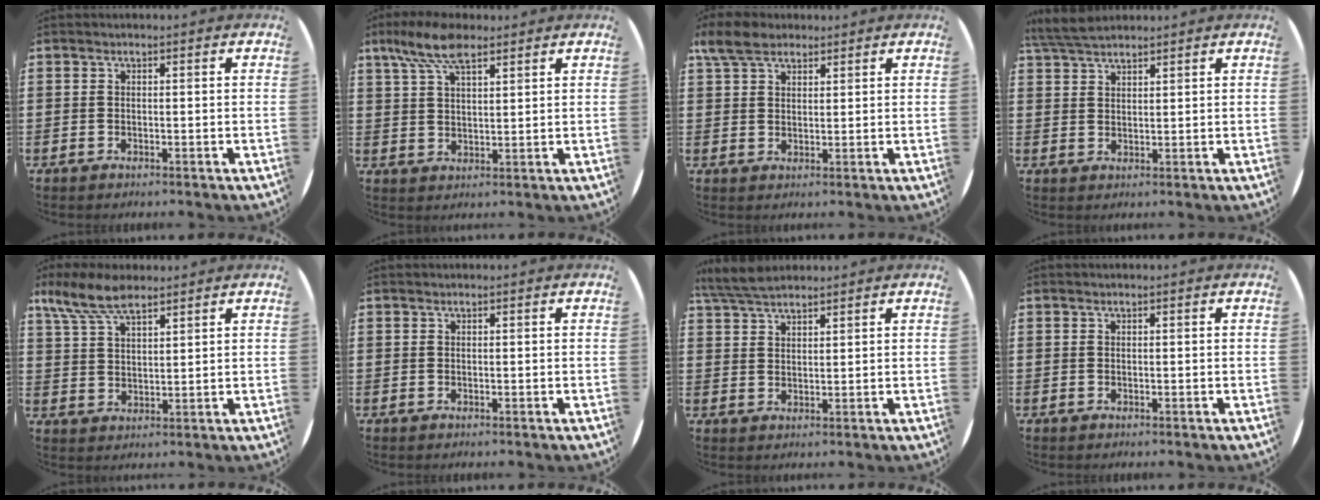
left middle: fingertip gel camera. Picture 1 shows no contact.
{"total": 7.8, "force": [5.4, 3.0, 4.7], "torque": [-0.098, -0.005, 0.097]}
{"total": 5.2, "force": [4.2, 2.2, 2.0], "torque": [-0.041, -0.002, 0.079]}
{"total": 4.5, "force": [4.1, 0.9, 1.6], "torque": [-0.041, -0.002, 0.076]}
{"total": 7.6, "force": [5.9, 2.8, 3.8], "torque": [-0.092, -0.009, 0.111]}
{"total": 0.0}
{"total": 4.8, "force": [4.3, 1.0, 1.7], "torque": [-0.043, -0.004, 0.081]}
{"total": 0.0}